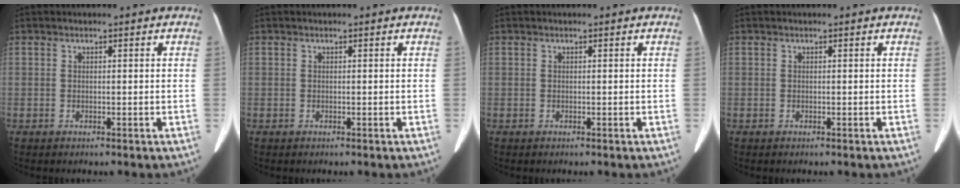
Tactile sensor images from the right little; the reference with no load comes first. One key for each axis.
{"total": 0.0}
{"total": 0.0}
{"total": 0.0}